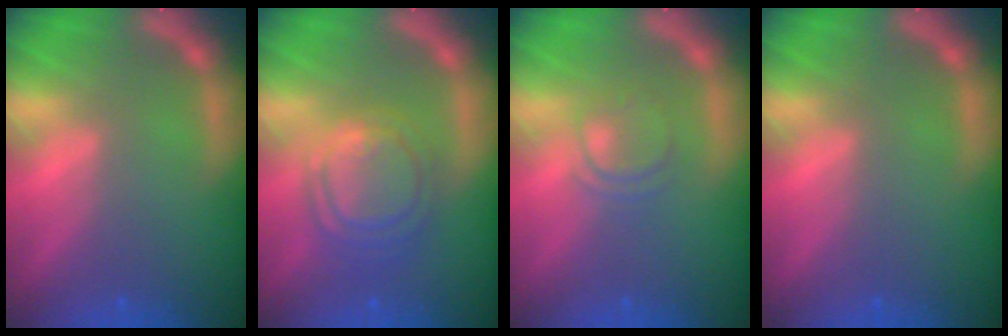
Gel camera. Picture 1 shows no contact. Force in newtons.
{"total": 6.5}
{"total": 2.4}
{"total": 0.0}